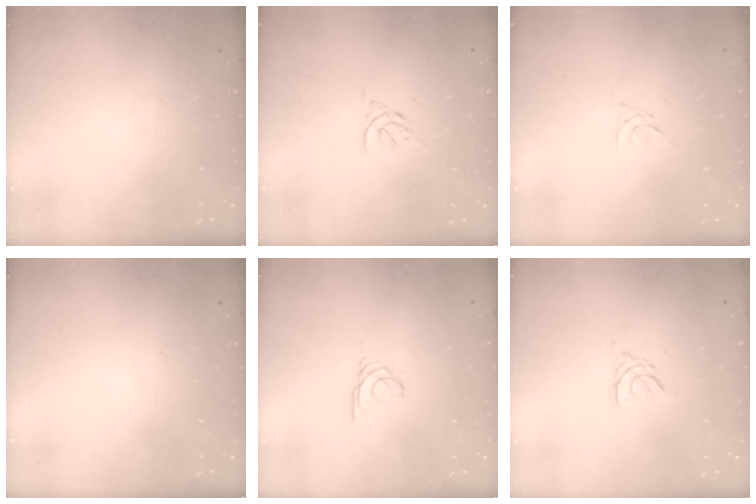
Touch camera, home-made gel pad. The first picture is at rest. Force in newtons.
{"total": 2.3, "press": 2.2, "slide": 0.5}
{"total": 0.0}
{"total": 0.0}
{"total": 1.7, "press": 1.7, "slide": 0.2}
{"total": 2.7, "press": 2.7, "slide": 0.5}